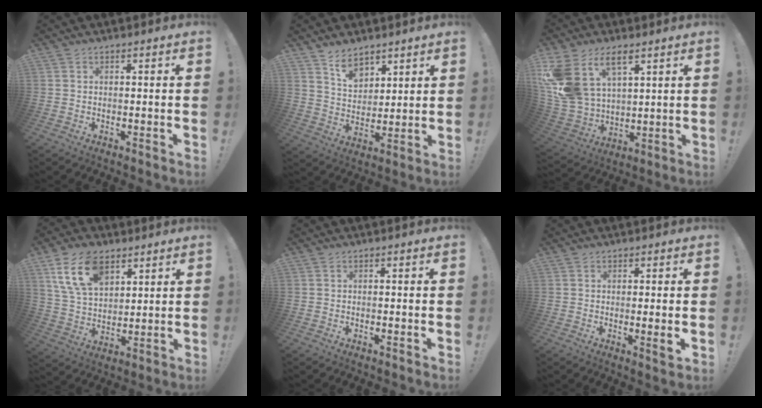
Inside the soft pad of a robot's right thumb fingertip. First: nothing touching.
{"total": 8.0, "force": [6.1, 4.6, 2.4], "torque": [-0.035, -0.045, 0.115]}
{"total": 15.8, "force": [8.0, 9.9, 9.4], "torque": [-0.202, -0.047, 0.152]}
{"total": 14.9, "force": [8.0, 8.9, 8.9], "torque": [-0.166, -0.027, 0.150]}
{"total": 0.7, "force": [-0.4, 0.0, 0.5], "torque": [-0.016, 0.003, -0.006]}
{"total": 3.2, "force": [-0.3, -0.4, 3.2], "torque": [-0.048, -0.009, -0.004]}